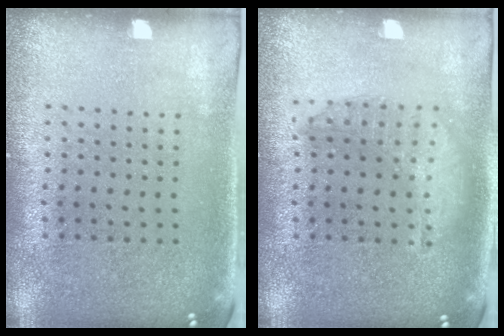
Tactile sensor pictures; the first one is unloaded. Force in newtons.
{"total": 1.3, "press": 1.3, "slide": 0.4}